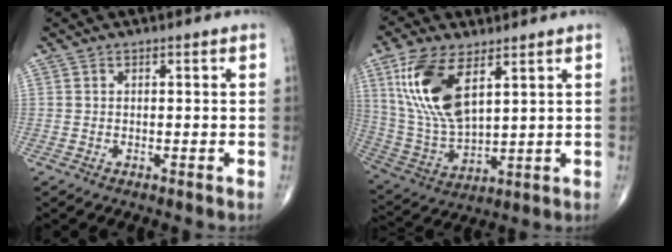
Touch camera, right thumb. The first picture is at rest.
{"total": 15.6, "force": [6.6, 7.1, 12.2], "torque": [-0.243, -0.024, 0.141]}